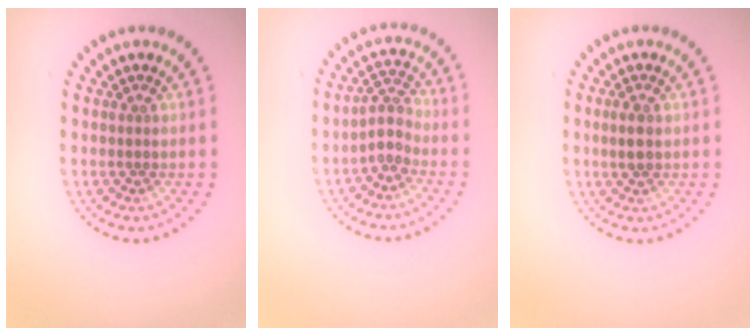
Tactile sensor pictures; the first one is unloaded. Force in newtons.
{"total": 2.2, "press": 1.7, "slide": 1.3}
{"total": 1.6, "press": 1.6, "slide": 0.2}